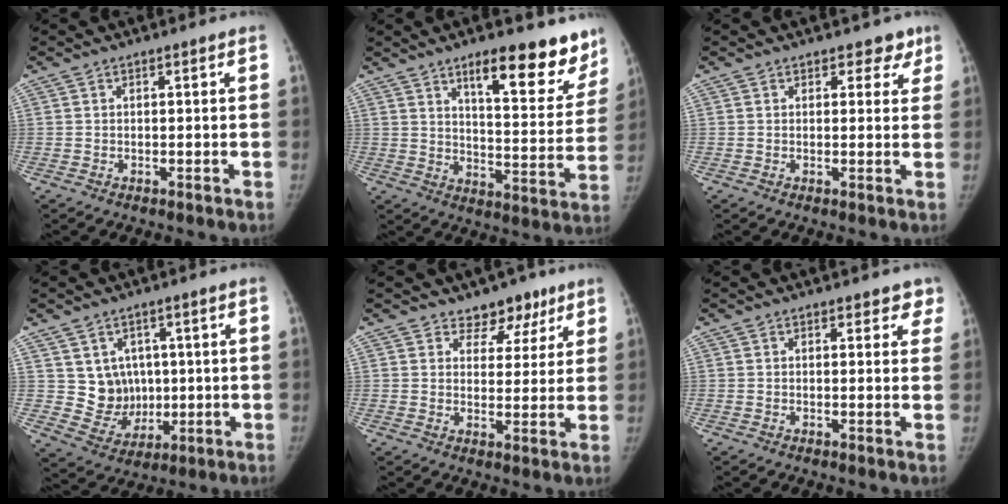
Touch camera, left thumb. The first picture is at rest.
{"total": 17.1, "force": [11.8, 5.5, 11.0], "torque": [-0.090, -0.073, 0.169]}
{"total": 3.3, "force": [2.3, 2.2, 0.8], "torque": [0.031, -0.009, 0.022]}
{"total": 8.4, "force": [1.4, 7.6, 3.3], "torque": [-0.010, -0.009, 0.044]}
{"total": 6.1, "force": [4.4, 4.1, 1.2], "torque": [0.028, -0.022, 0.061]}
{"total": 3.2, "force": [2.4, 1.7, 1.2], "torque": [0.024, -0.008, 0.019]}